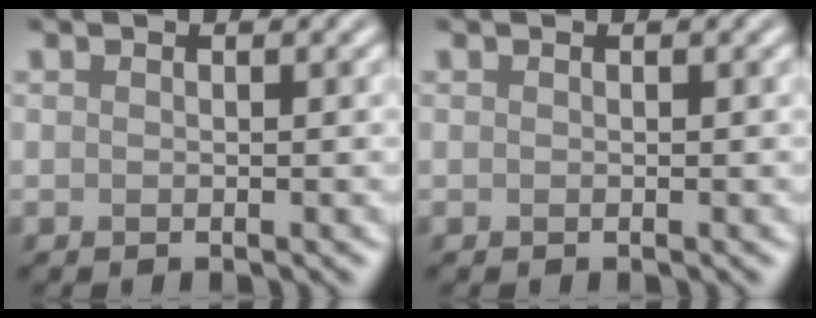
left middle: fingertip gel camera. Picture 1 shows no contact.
{"total": 0.0}